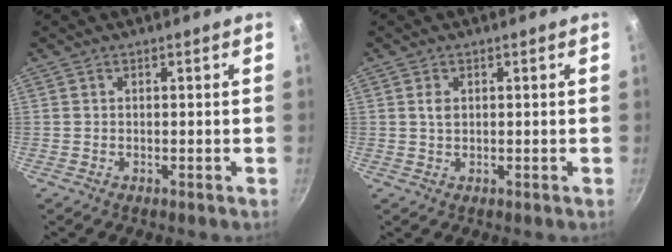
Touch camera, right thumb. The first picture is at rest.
{"total": 1.9, "force": [0.5, 1.2, 1.3], "torque": [-0.024, -0.001, 0.010]}